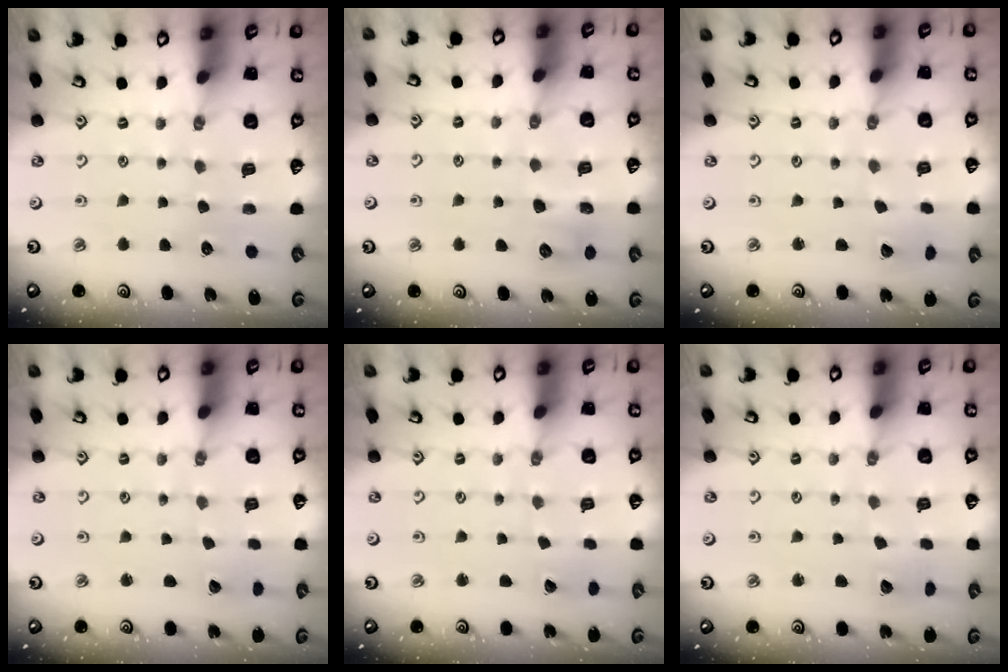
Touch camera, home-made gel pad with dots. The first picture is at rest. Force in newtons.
{"total": 6.5, "press": 6.5, "slide": 0.5}
{"total": 2.0, "press": 2.0, "slide": 0.2}
{"total": 1.0, "press": 1.0, "slide": 0.1}
{"total": 1.2, "press": 1.2, "slide": 0.0}
{"total": 5.3, "press": 5.3, "slide": 0.5}